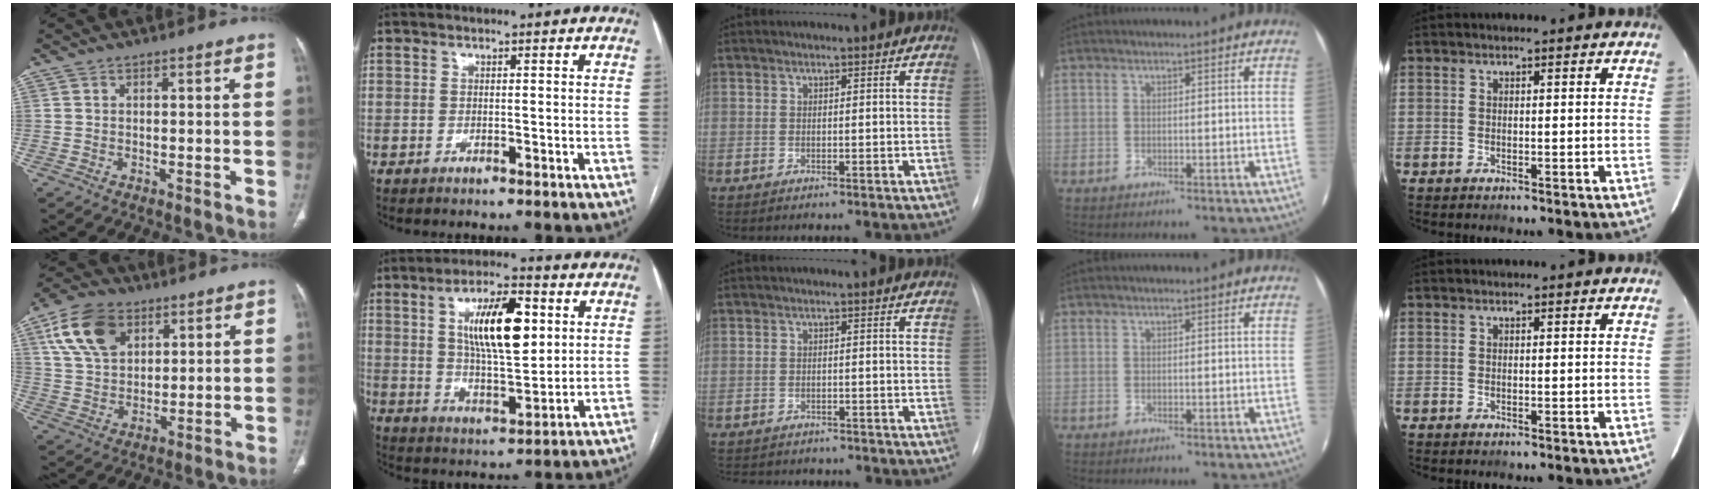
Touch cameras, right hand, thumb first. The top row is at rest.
{"thumb": {"total": 13.1, "force": [6.0, 8.4, 8.0], "torque": [-0.136, -0.011, 0.117]}, "index": {"total": 13.0, "force": [3.6, 3.9, 11.9], "torque": [-0.213, 0.007, 0.063]}, "middle": {"total": 7.7, "force": [-7.0, 2.6, 1.9], "torque": [-0.030, 0.001, -0.086]}}